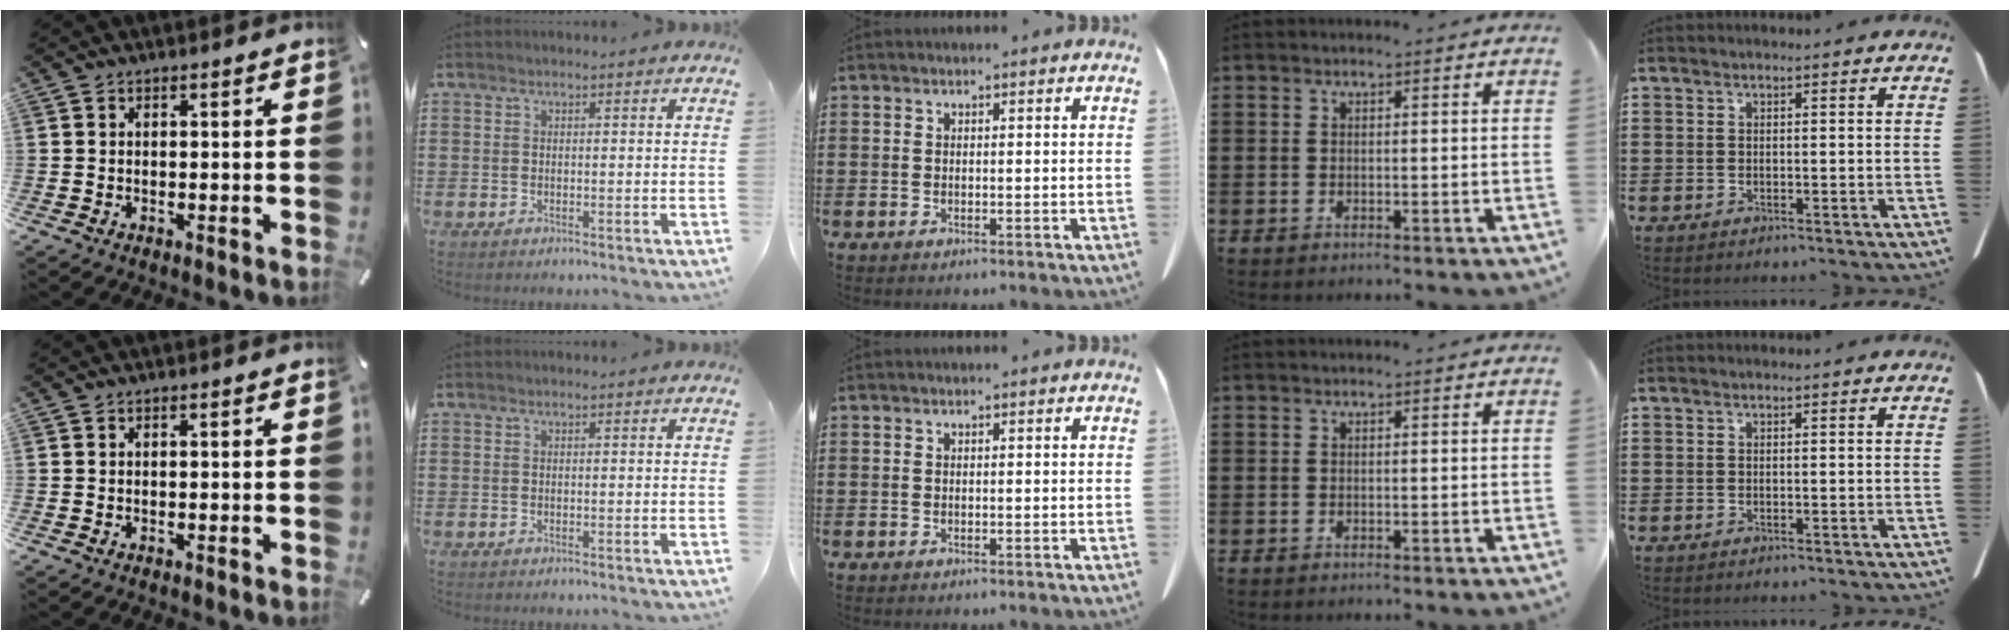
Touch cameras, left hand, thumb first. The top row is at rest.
{}